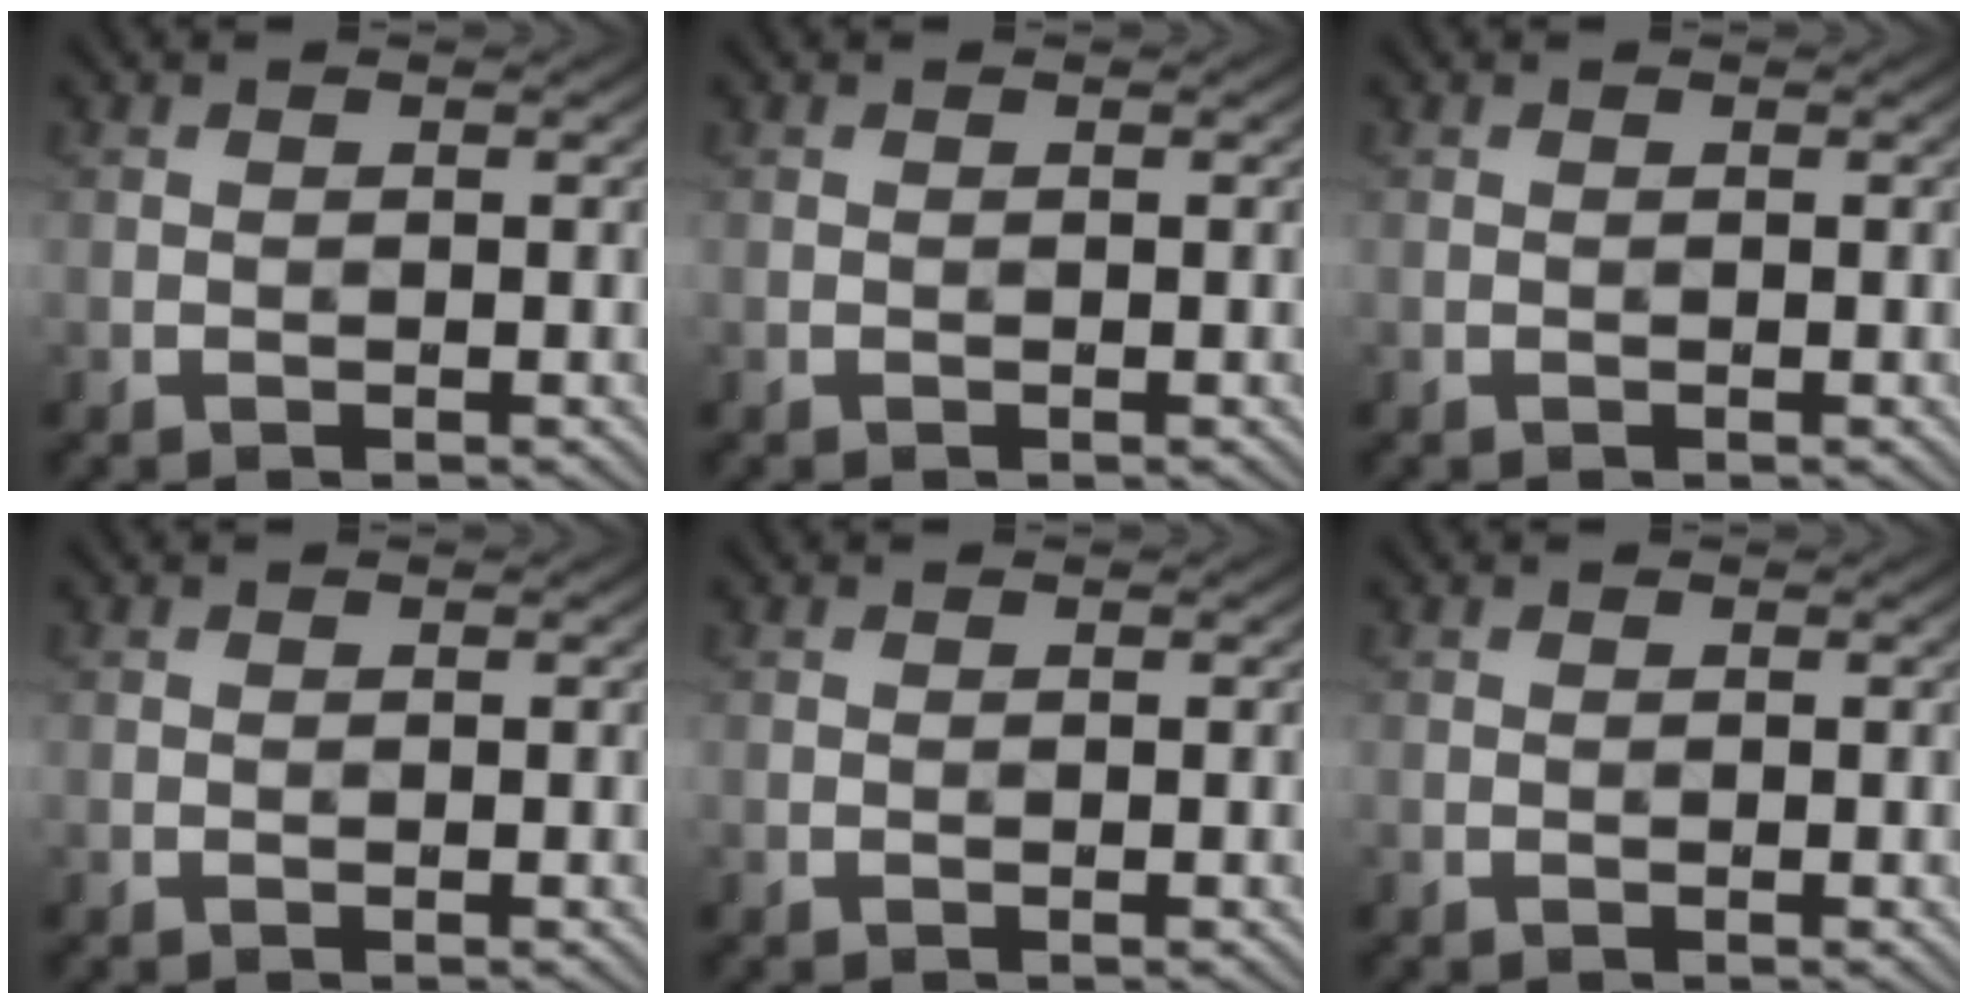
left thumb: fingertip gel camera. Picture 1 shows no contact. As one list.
[{"total": 0.0}, {"total": 0.0}, {"total": 0.0}, {"total": 0.0}, {"total": 0.0}]